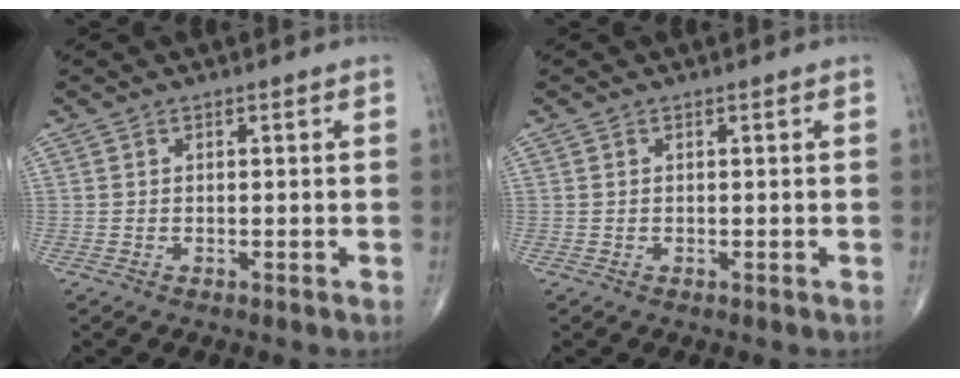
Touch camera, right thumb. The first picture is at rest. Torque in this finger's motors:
{"motor_torque": [0.18, 0.04, -0.19, -0.26, -0.01]}